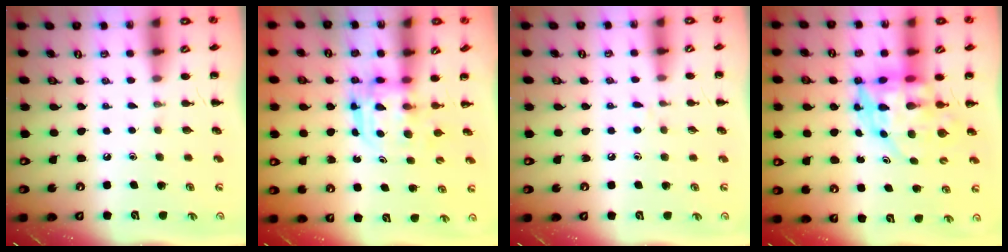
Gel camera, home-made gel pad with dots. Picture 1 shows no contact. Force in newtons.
{"total": 3.1, "press": 3.1, "slide": 0.2}
{"total": 5.0, "press": 4.7, "slide": 1.7}
{"total": 7.1, "press": 6.7, "slide": 2.4}